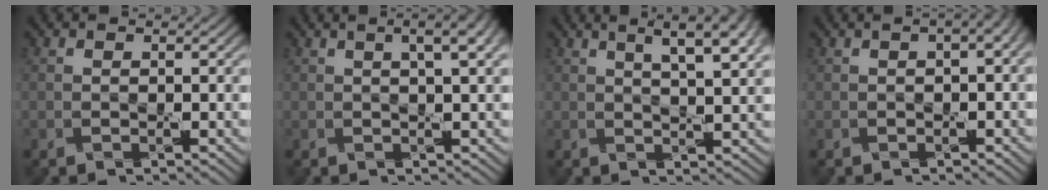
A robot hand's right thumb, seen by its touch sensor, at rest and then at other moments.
{"total": 4.9, "force": [2.0, 1.2, 4.4], "torque": [-0.055, 0.014, 0.020]}
{"total": 8.8, "force": [4.4, 2.4, 7.2], "torque": [-0.088, 0.024, 0.049]}
{"total": 4.5, "force": [0.9, 1.8, 4.0], "torque": [-0.046, 0.011, 0.007]}